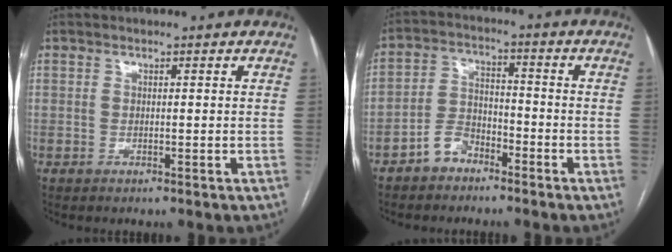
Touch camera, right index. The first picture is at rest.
{"total": 5.5, "force": [-3.7, 3.4, 2.2], "torque": [-0.049, 0.015, -0.071]}